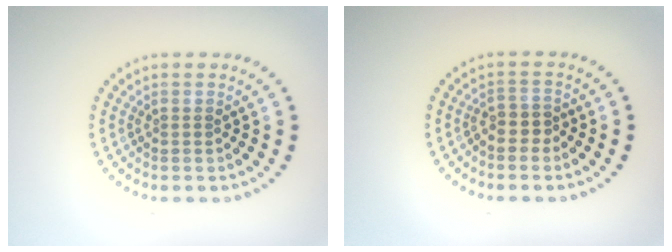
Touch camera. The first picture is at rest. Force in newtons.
{"total": 1.7, "press": 1.3, "slide": 1.1}